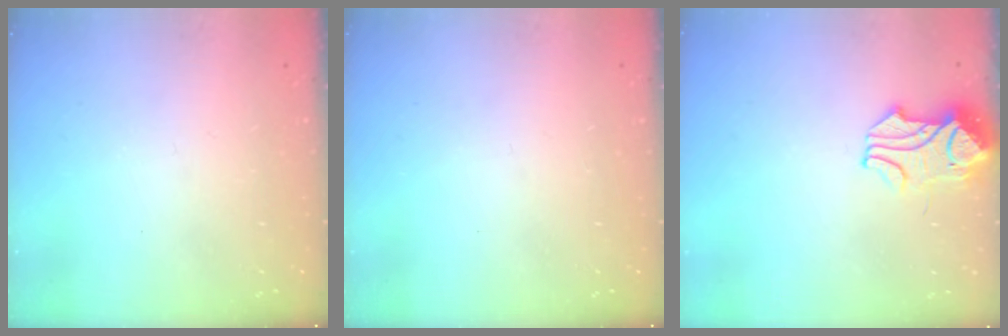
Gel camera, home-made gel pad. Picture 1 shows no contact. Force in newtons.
{"total": 0.0}
{"total": 5.4, "press": 5.4, "slide": 0.5}